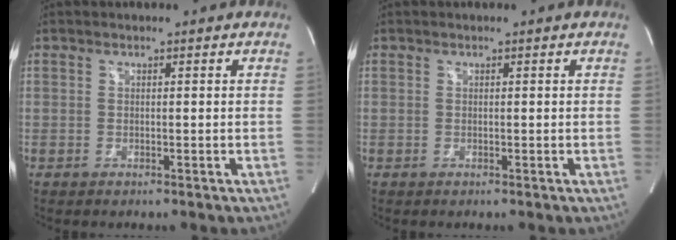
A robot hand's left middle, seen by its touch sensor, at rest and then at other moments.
{"total": 0.0}